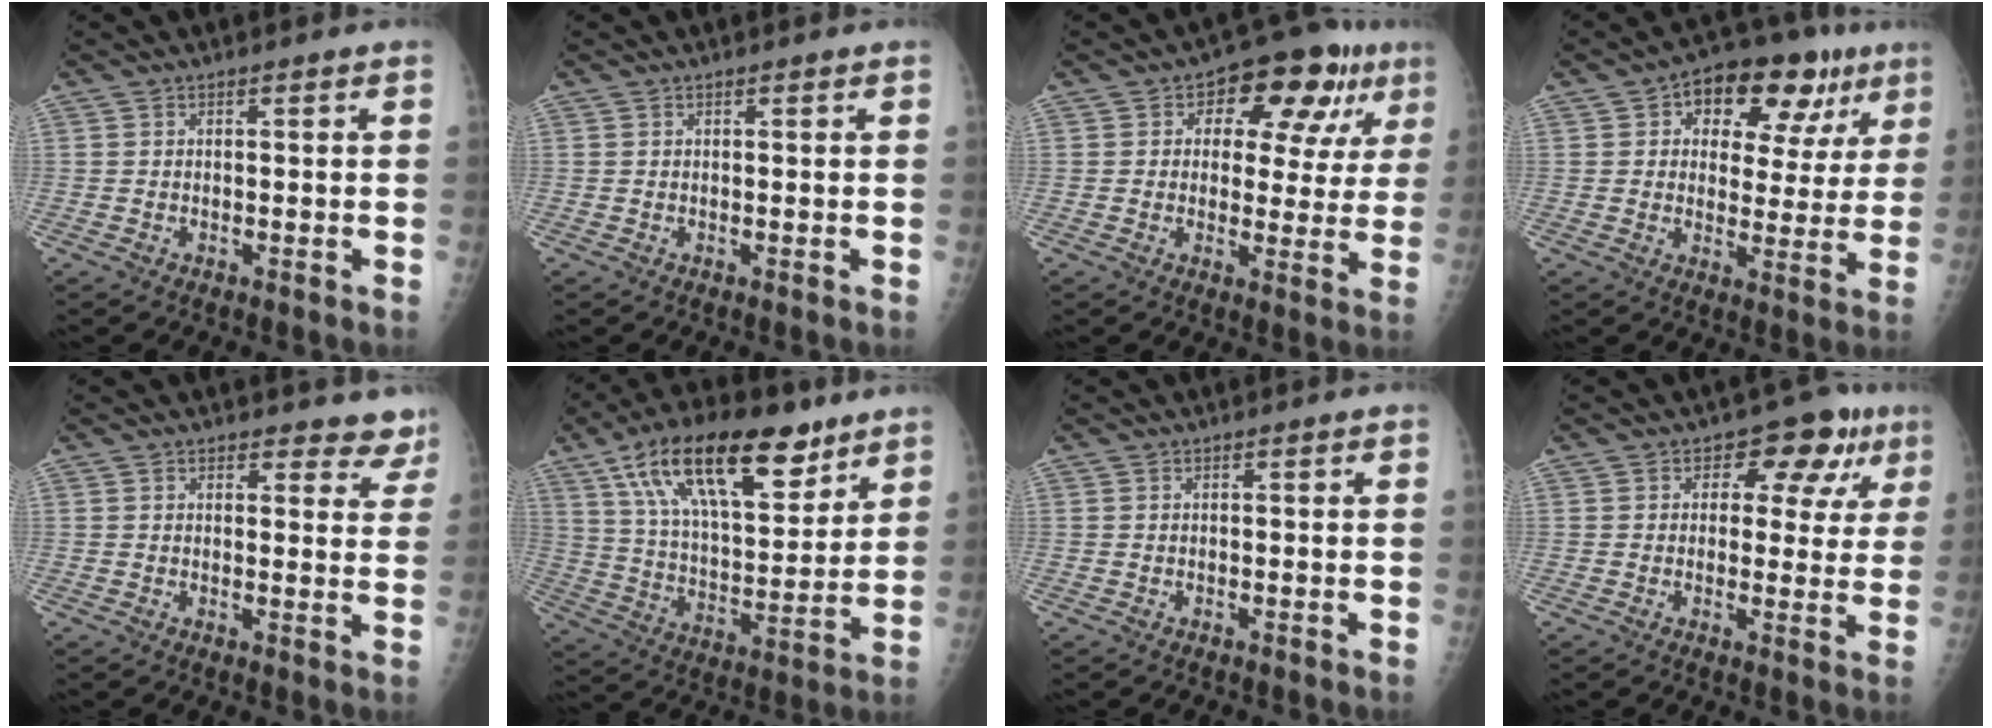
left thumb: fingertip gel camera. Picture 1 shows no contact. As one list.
[{"total": 0.0}, {"total": 13.4, "force": [5.4, 7.8, 9.4], "torque": [-0.068, 0.007, 0.069]}, {"total": 16.3, "force": [7.2, 9.7, 10.9], "torque": [-0.091, 0.004, 0.097]}, {"total": 5.9, "force": [5.3, 2.4, 0.7], "torque": [0.034, -0.029, 0.045]}, {"total": 23.5, "force": [13.4, 10.2, 16.4], "torque": [-0.246, -0.032, 0.233]}, {"total": 0.0}, {"total": 9.3, "force": [3.8, 6.1, 6.0], "torque": [-0.018, -0.001, 0.038]}]